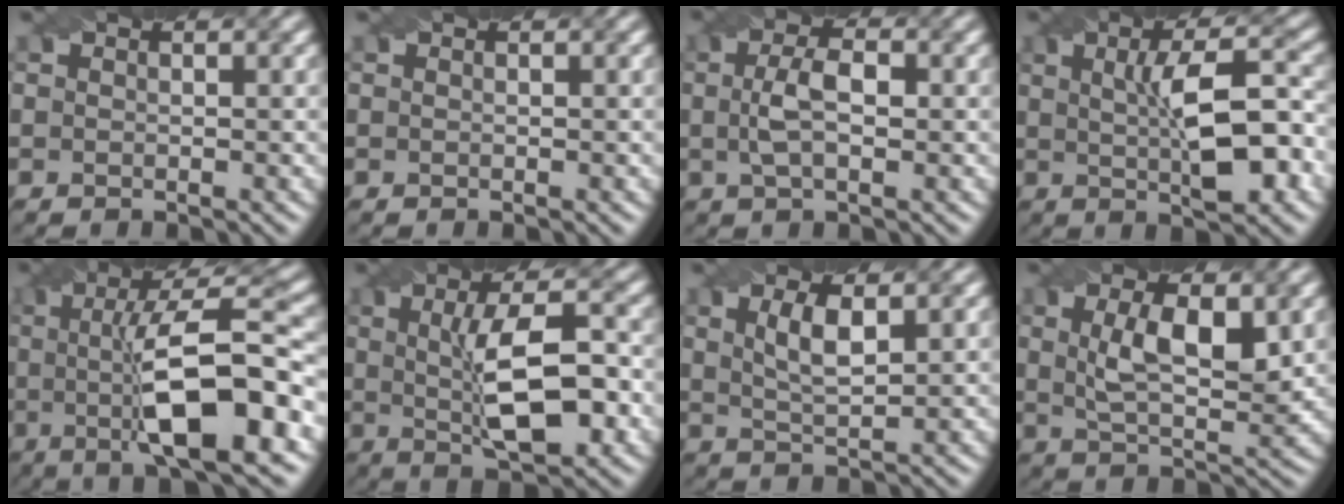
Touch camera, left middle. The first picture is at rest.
{"total": 0.0}
{"total": 3.7, "force": [0.1, 1.5, 3.3], "torque": [-0.074, 0.005, -0.001]}
{"total": 7.6, "force": [0.4, 2.0, 7.3], "torque": [-0.104, 0.011, 0.005]}
{"total": 11.8, "force": [-0.9, 2.8, 11.4], "torque": [-0.167, 0.008, -0.018]}
{"total": 8.7, "force": [0.0, 2.7, 8.2], "torque": [-0.126, 0.008, -0.002]}
{"total": 3.3, "force": [1.2, 1.0, 2.9], "torque": [-0.062, 0.001, 0.024]}
{"total": 6.4, "force": [1.5, 2.4, 5.8], "torque": [-0.107, -0.001, 0.031]}